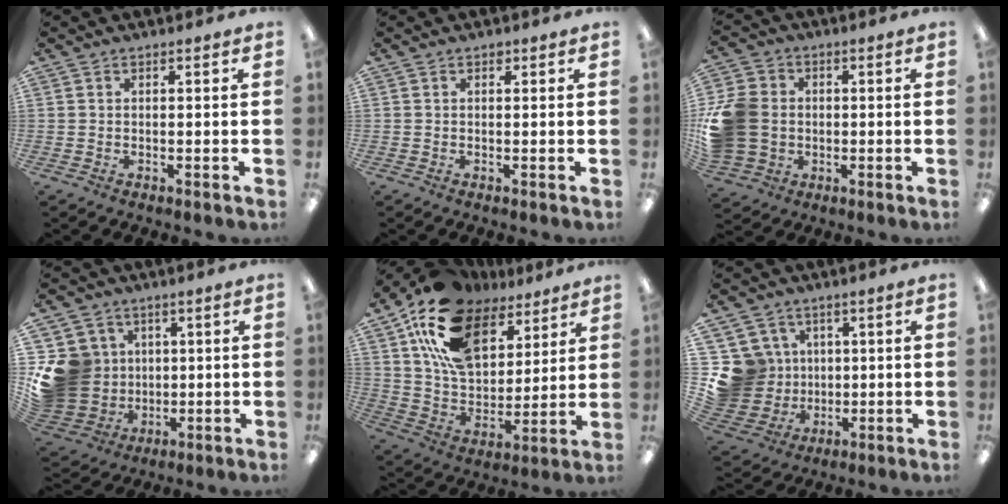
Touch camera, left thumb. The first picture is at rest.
{"total": 0.7, "force": [0.5, 0.5, 0.2], "torque": [-0.004, 0.003, 0.009]}
{"total": 13.8, "force": [-0.4, 11.8, 7.2], "torque": [-0.157, 0.022, -0.001]}
{"total": 16.6, "force": [1.8, 15.2, 6.3], "torque": [-0.147, -0.001, 0.057]}
{"total": 20.5, "force": [11.8, 12.4, 11.3], "torque": [-0.212, -0.045, 0.220]}
{"total": 14.4, "force": [1.7, 13.7, 4.2], "torque": [-0.127, -0.005, 0.049]}